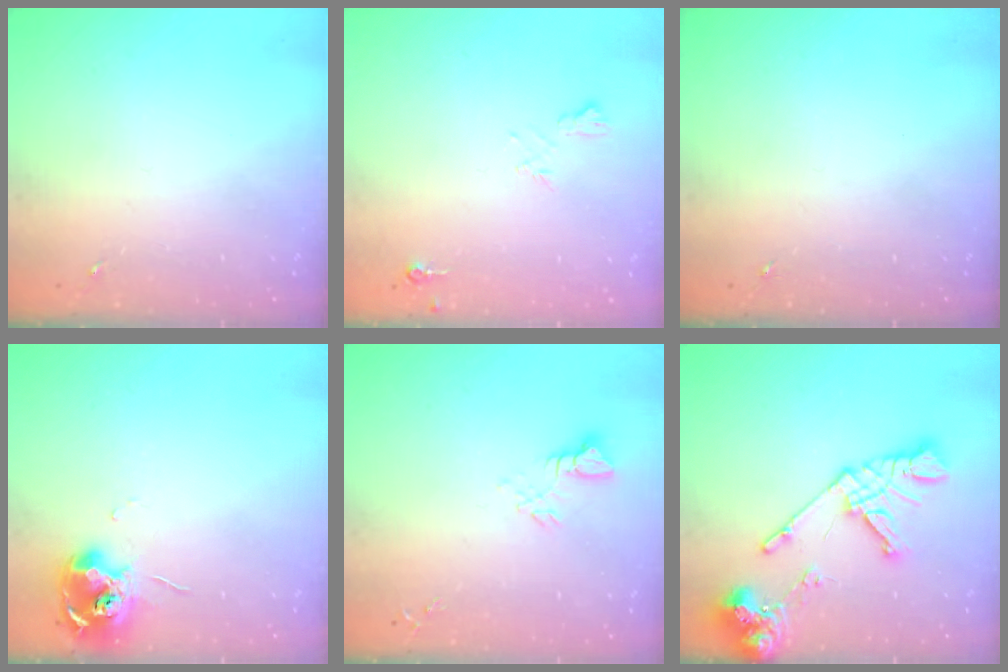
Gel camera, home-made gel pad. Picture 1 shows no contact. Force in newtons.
{"total": 6.4, "press": 6.3, "slide": 1.2}
{"total": 0.0}
{"total": 11.7, "press": 11.6, "slide": 1.0}
{"total": 3.9, "press": 3.9, "slide": 0.3}
{"total": 17.0, "press": 16.9, "slide": 2.2}